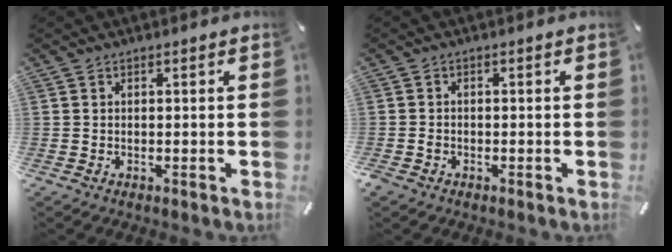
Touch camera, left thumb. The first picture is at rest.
{"total": 1.4, "force": [-0.8, 1.0, 0.4], "torque": [-0.008, 0.004, -0.018]}